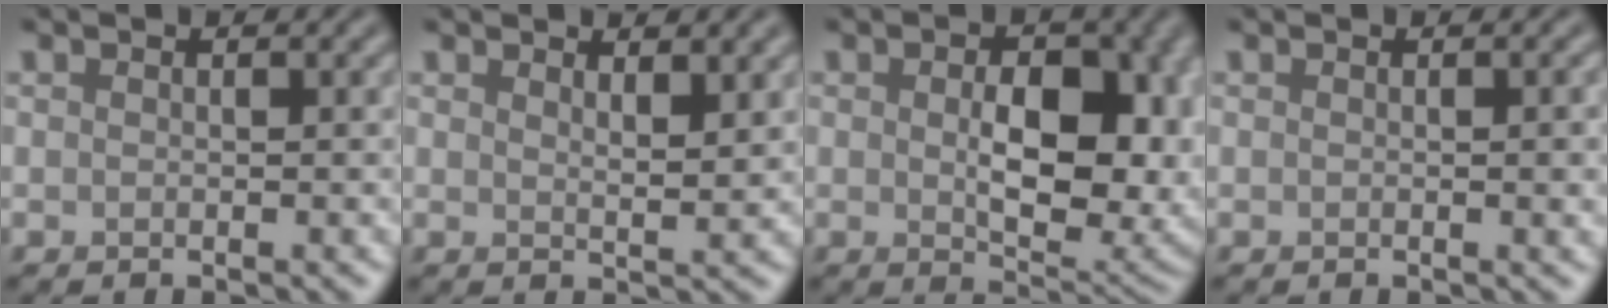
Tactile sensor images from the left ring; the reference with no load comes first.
{"total": 2.0, "force": [1.6, 0.4, 1.2], "torque": [-0.013, -0.003, 0.026]}
{"total": 9.3, "force": [0.3, 5.2, 7.7], "torque": [-0.110, -0.011, 0.013]}
{"total": 1.8, "force": [0.1, 0.4, 1.7], "torque": [-0.018, 0.001, -0.001]}